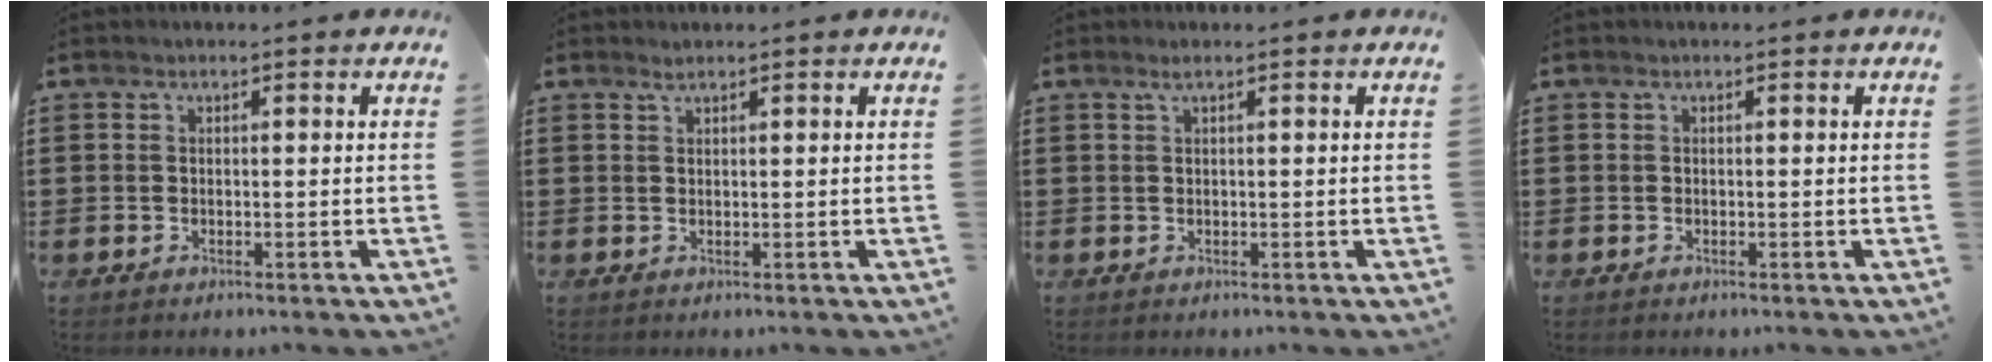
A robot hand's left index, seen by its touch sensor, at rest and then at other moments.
{"total": 0.9, "force": [0.8, 0.0, 0.5], "torque": [-0.011, -0.001, 0.015]}
{"total": 0.8, "force": [0.3, -0.1, 0.8], "torque": [-0.013, -0.002, 0.006]}
{"total": 0.0}